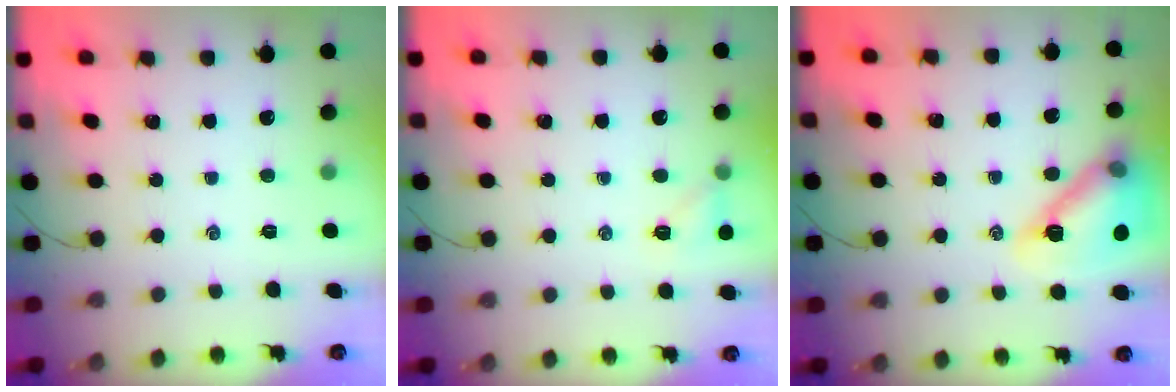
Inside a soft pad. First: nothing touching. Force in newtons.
{"total": 6.0, "press": 5.8, "slide": 1.2}
{"total": 17.3, "press": 17.1, "slide": 2.3}